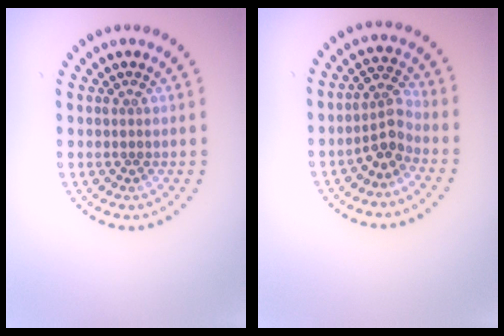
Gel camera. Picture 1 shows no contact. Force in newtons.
{"total": 2.7, "press": 2.0, "slide": 1.8}